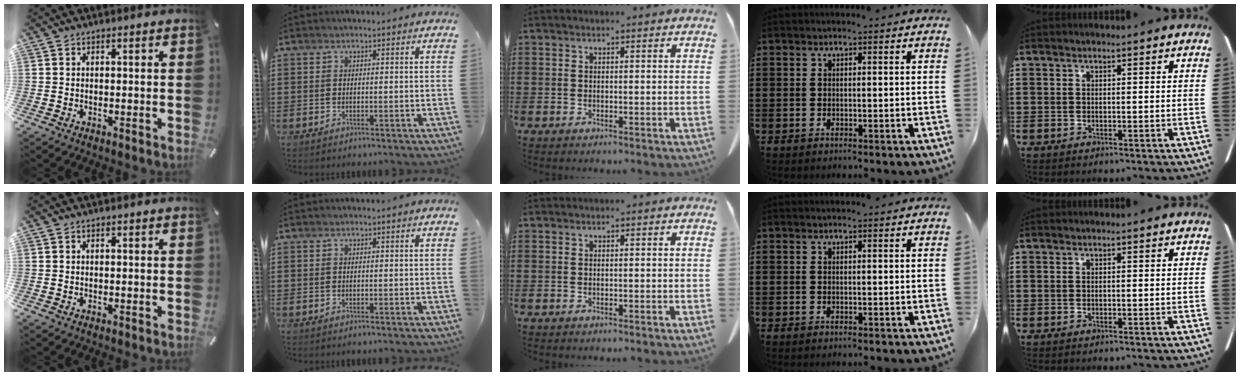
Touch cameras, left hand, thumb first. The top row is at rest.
{}